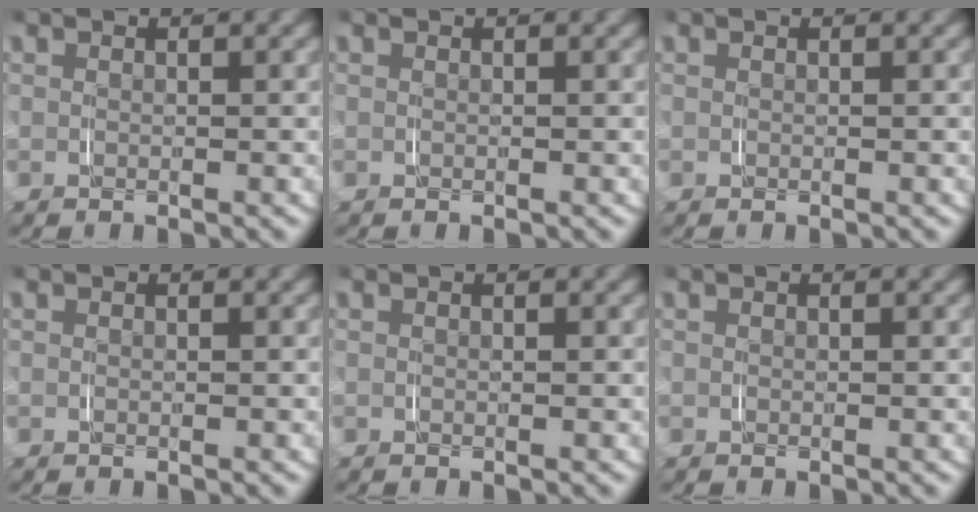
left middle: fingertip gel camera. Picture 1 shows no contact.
{"total": 0.0}
{"total": 0.0}
{"total": 0.0}
{"total": 0.0}
{"total": 0.0}